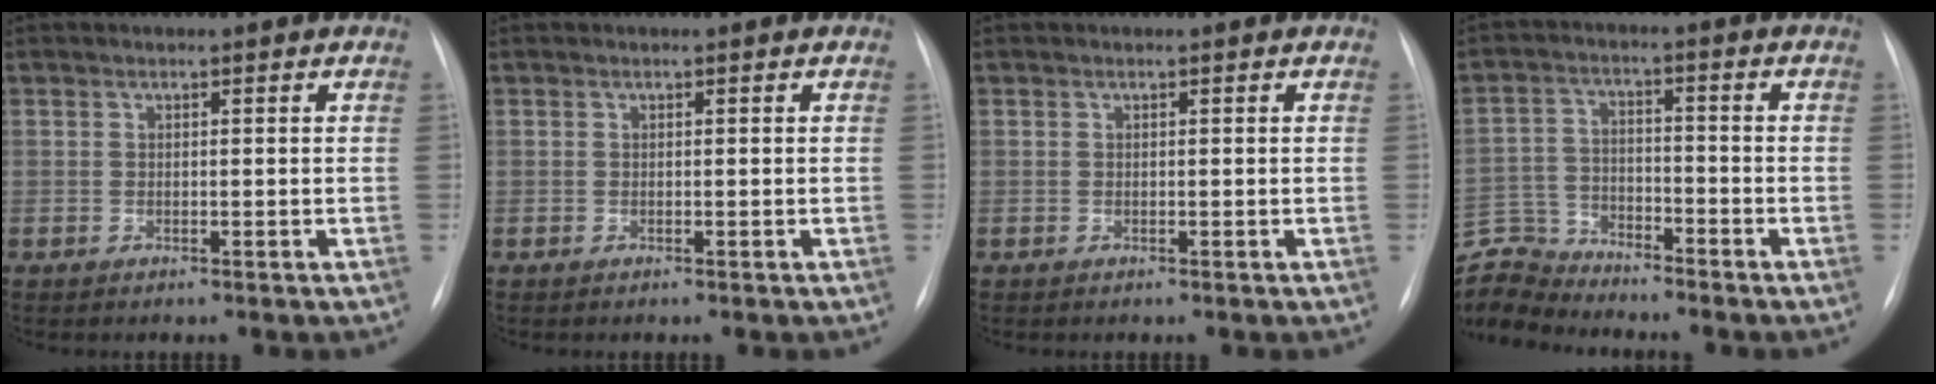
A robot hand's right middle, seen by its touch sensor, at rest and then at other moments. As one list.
[{"total": 0.0}, {"total": 0.0}, {"total": 8.8, "force": [-8.8, 0.9, -0.6], "torque": [0.000, 0.015, -0.173]}]